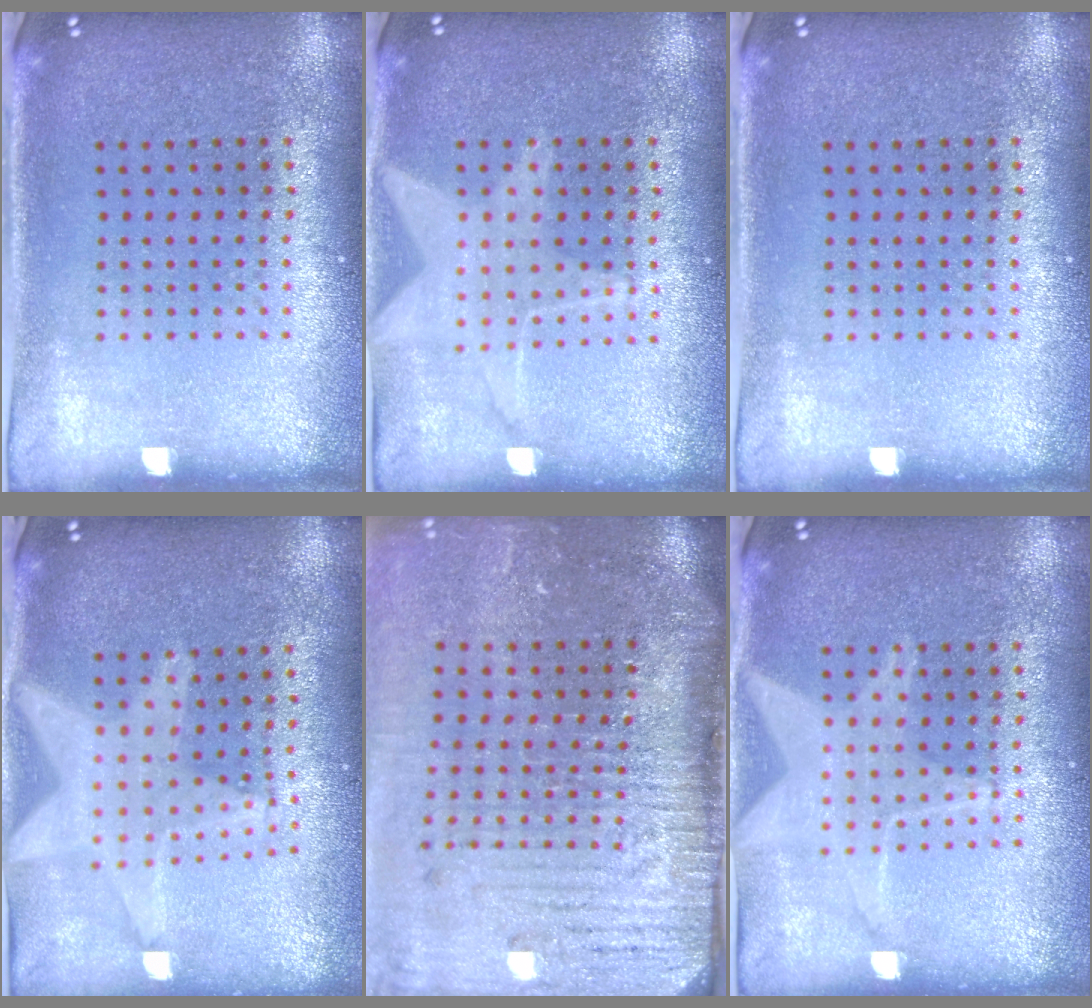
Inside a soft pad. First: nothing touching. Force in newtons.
{"total": 1.4, "press": 1.3, "slide": 0.4}
{"total": 0.0}
{"total": 2.3, "press": 1.9, "slide": 1.3}
{"total": 5.2, "press": 4.3, "slide": 2.9}
{"total": 2.7, "press": 2.7, "slide": 0.4}